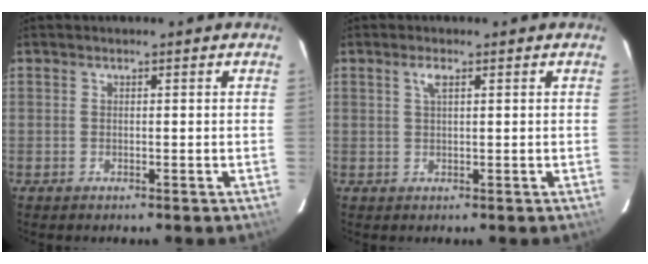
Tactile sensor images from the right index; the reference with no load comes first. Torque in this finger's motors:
{"motor_torque": [0.26, 0.10, 0.03, 0.03]}